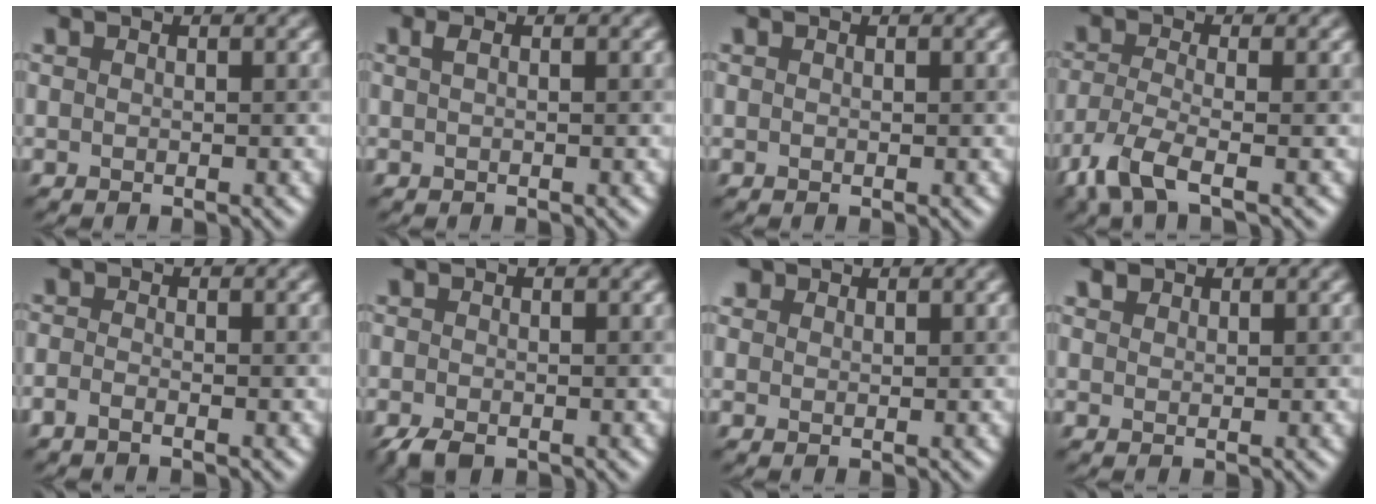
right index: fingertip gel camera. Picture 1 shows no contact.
{"total": 0.9, "force": [0.3, 0.2, 0.8], "torque": [-0.016, 0.007, 0.005]}
{"total": 0.0}
{"total": 4.5, "force": [-2.9, 1.1, 3.2], "torque": [-0.082, -0.016, -0.067]}
{"total": 1.2, "force": [-1.0, 0.2, 0.7], "torque": [-0.018, -0.005, -0.024]}
{"total": 2.1, "force": [-1.4, 1.0, 1.2], "torque": [-0.027, -0.004, -0.029]}
{"total": 1.4, "force": [1.1, 0.8, 0.2], "torque": [-0.003, 0.002, 0.015]}
{"total": 1.0, "force": [0.9, 0.5, 0.1], "torque": [-0.003, 0.003, 0.017]}